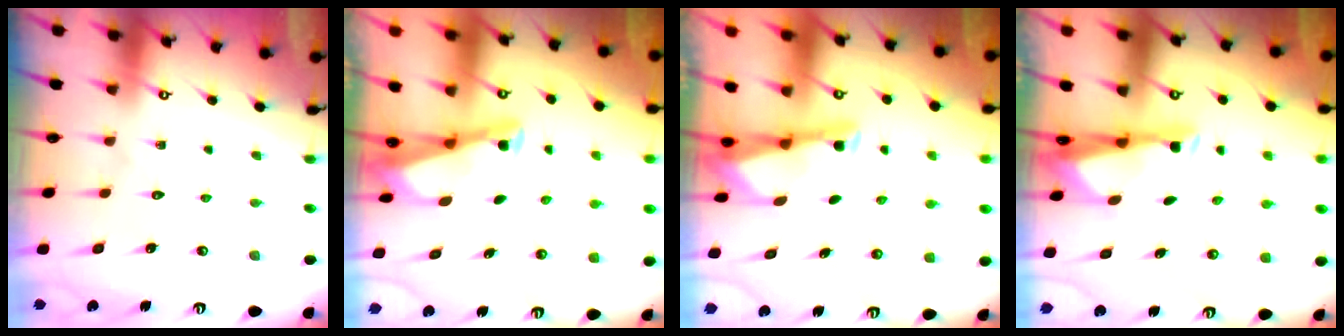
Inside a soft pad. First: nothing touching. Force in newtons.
{"total": 2.7, "press": 2.7, "slide": 0.3}
{"total": 2.9, "press": 2.9, "slide": 0.2}
{"total": 2.9, "press": 2.8, "slide": 0.9}